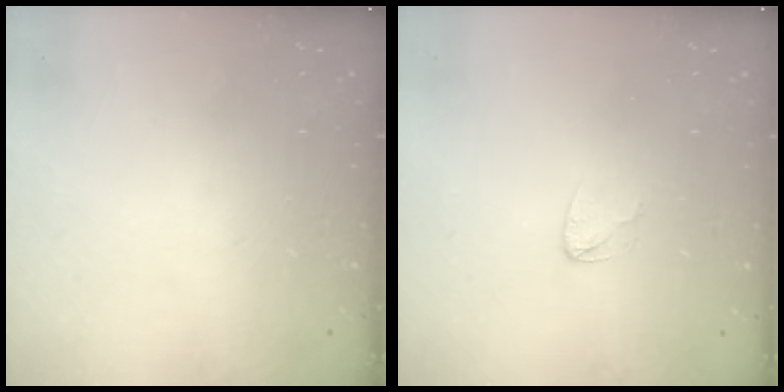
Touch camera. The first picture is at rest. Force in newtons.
{"total": 3.4, "press": 3.4, "slide": 0.3}